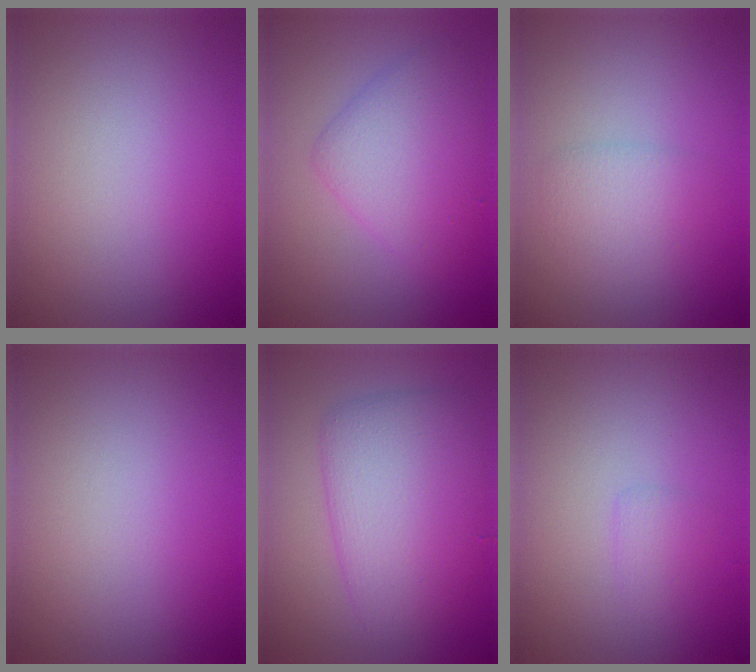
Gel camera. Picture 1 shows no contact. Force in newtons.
{"total": 4.5, "press": 4.5, "slide": 0.0}
{"total": 2.1, "press": 2.1, "slide": 0.1}
{"total": 0.0}
{"total": 6.3, "press": 6.2, "slide": 0.1}
{"total": 1.0, "press": 1.0, "slide": 0.0}